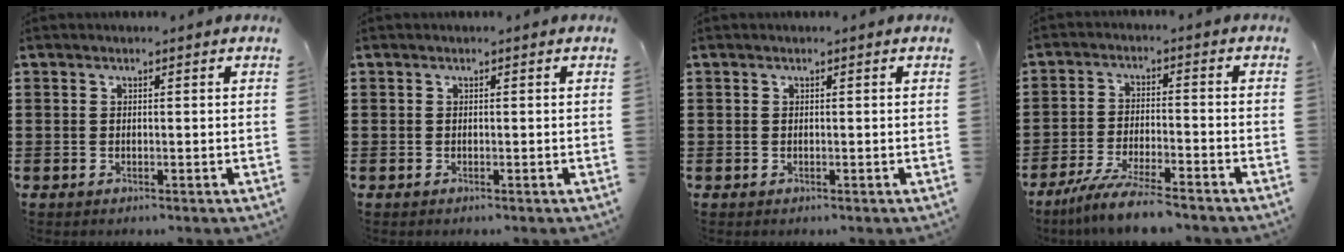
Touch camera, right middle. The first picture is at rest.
{"total": 0.0}
{"total": 0.0}
{"total": 7.0, "force": [-6.1, 0.2, 3.5], "torque": [-0.078, -0.010, -0.116]}